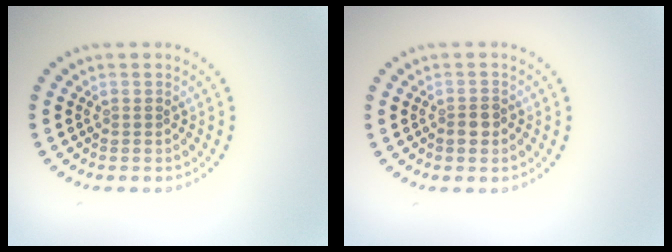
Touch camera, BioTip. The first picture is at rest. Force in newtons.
{"total": 1.4, "press": 1.3, "slide": 0.6}